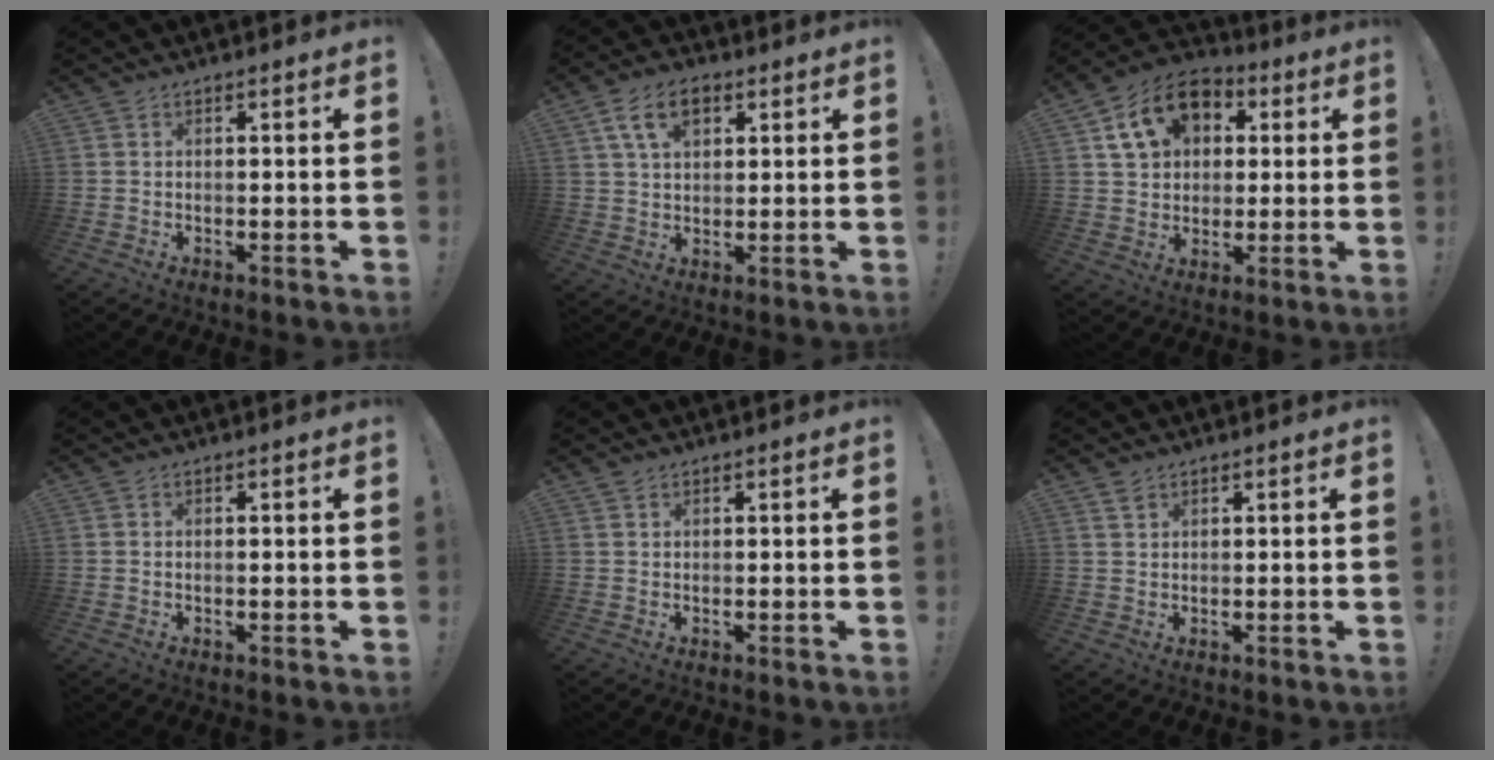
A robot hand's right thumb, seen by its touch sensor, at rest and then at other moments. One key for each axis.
{"total": 10.0, "fx": 4.3, "fy": 6.2, "fz": 6.6, "tx": -0.105, "ty": 0.005, "tz": 0.080}
{"total": 14.7, "fx": 5.5, "fy": 11.3, "fz": 7.6, "tx": -0.118, "ty": -0.007, "tz": 0.110}
{"total": 0.0}
{"total": 0.7, "fx": 0.6, "fy": 0.4, "fz": 0.1, "tx": 0.005, "ty": -0.005, "tz": 0.011}
{"total": 1.8, "fx": 1.4, "fy": 0.9, "fz": 0.7, "tx": -0.001, "ty": -0.008, "tz": 0.024}